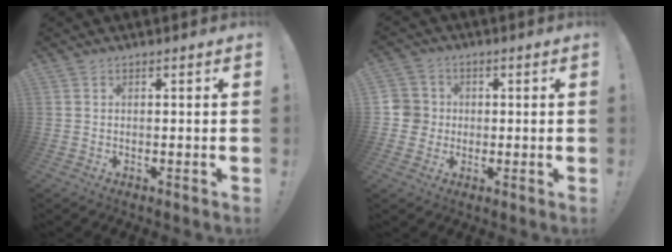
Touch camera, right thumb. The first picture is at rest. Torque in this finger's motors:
{"motor_torque": [0.00, -0.03, 0.27, -0.14, 0.00]}